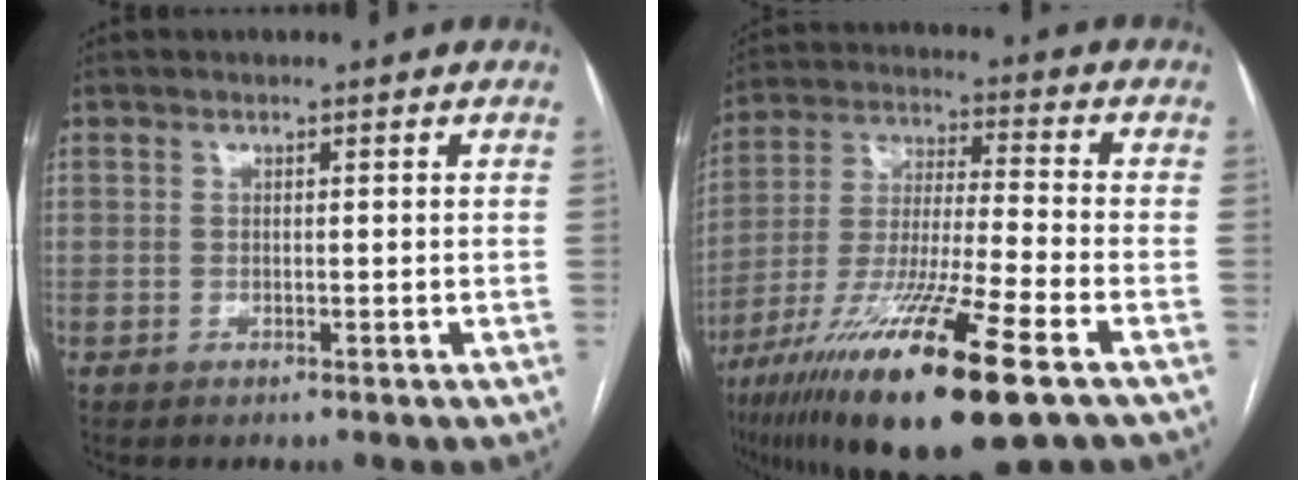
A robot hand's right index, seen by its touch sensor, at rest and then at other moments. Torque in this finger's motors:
{"motor_torque": [1.54, -0.60, 1.05, 0.21]}